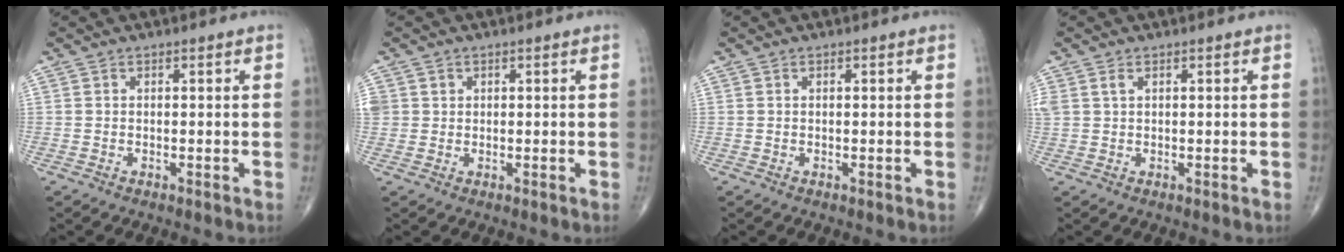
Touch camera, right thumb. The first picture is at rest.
{"total": 2.6, "force": [0.7, 2.4, 0.6], "torque": [0.000, 0.001, 0.017]}
{"total": 0.0}
{"total": 2.1, "force": [0.9, 1.3, 1.4], "torque": [-0.046, 0.014, 0.026]}